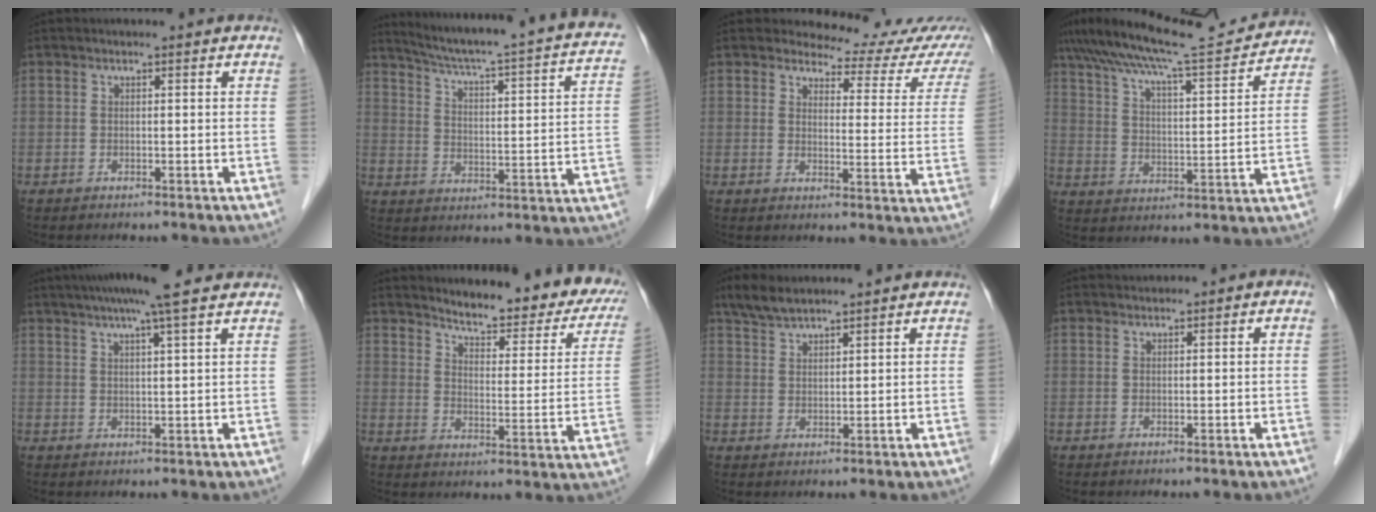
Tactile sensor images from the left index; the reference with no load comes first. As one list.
[{"total": 23.6, "force": [19.8, 1.6, 12.7], "torque": [-0.188, -0.027, 0.249]}, {"total": 12.0, "force": [11.6, 2.8, 1.5], "torque": [0.013, -0.047, 0.108]}, {"total": 20.7, "force": [18.5, 1.9, 9.1], "torque": [-0.158, 0.008, 0.263]}, {"total": 9.1, "force": [7.1, -0.5, 5.8], "torque": [-0.090, 0.025, 0.097]}, {"total": 19.7, "force": [17.1, 4.6, 8.6], "torque": [-0.092, -0.041, 0.200]}, {"total": 4.3, "force": [3.8, 0.6, 1.8], "torque": [-0.043, 0.015, 0.079]}, {"total": 0.7, "force": [0.3, 0.4, 0.5], "torque": [-0.008, 0.015, 0.007]}]